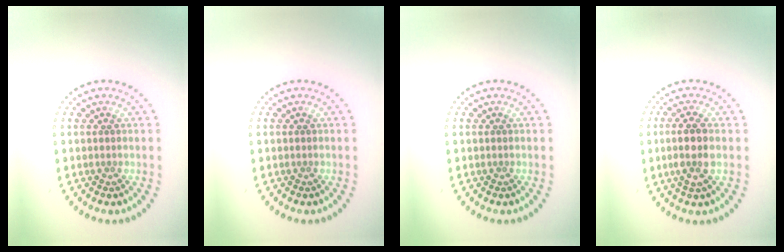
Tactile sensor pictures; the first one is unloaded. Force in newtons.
{"total": 0.0}
{"total": 0.0}
{"total": 2.8, "press": 2.6, "slide": 1.2}